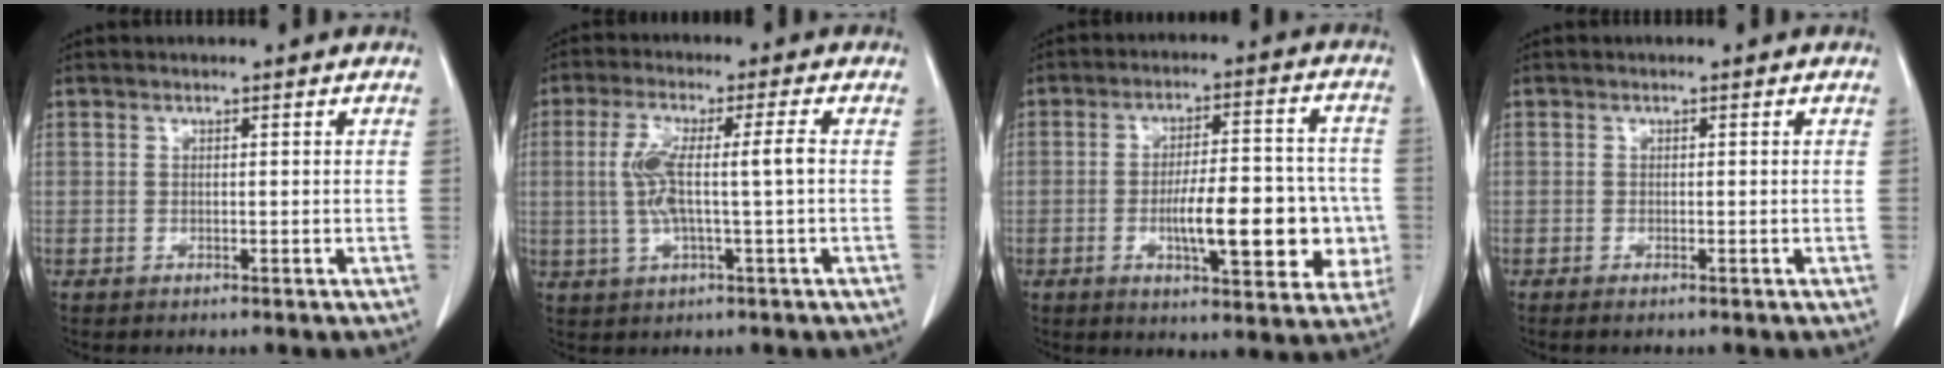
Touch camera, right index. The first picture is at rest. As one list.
[{"total": 7.5, "force": [0.0, 0.5, 7.5], "torque": [-0.158, 0.013, 0.001]}, {"total": 14.6, "force": [-3.3, 4.5, 13.5], "torque": [-0.185, 0.022, -0.041]}, {"total": 0.8, "force": [-0.6, 0.0, 0.6], "torque": [-0.013, -0.002, -0.010]}]